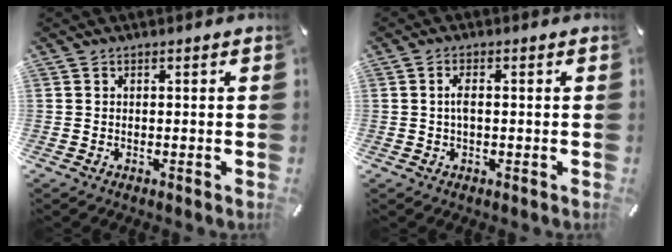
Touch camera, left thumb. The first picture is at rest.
{"total": 2.4, "force": [0.0, 1.1, 2.2], "torque": [-0.042, 0.002, -0.001]}